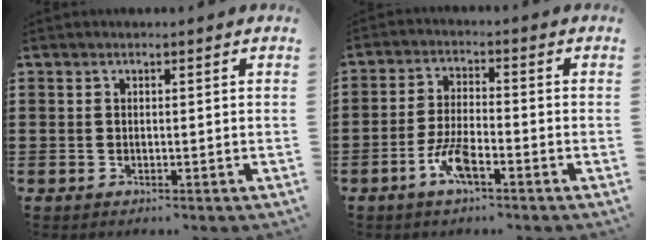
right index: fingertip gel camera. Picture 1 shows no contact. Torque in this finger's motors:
{"motor_torque": [-0.36, 0.21, -0.01, 0.01]}